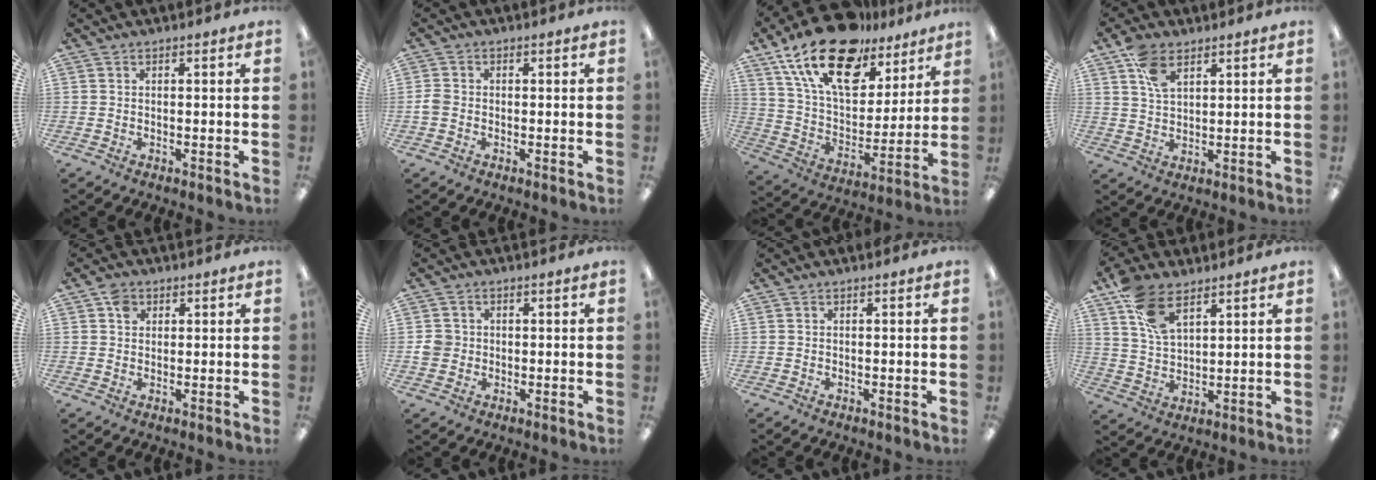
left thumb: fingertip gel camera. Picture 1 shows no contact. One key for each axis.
{"total": 2.3, "fx": -0.6, "fy": 1.7, "fz": 1.4, "tx": -0.030, "ty": 0.002, "tz": -0.013}
{"total": 22.3, "fx": 14.4, "fy": 11.1, "fz": 12.9, "tx": -0.236, "ty": -0.078, "tz": 0.254}
{"total": 7.1, "fx": 4.2, "fy": 3.6, "fz": 4.4, "tx": -0.089, "ty": -0.006, "tz": 0.078}
{"total": 2.9, "fx": 1.3, "fy": 2.3, "fz": 1.1, "tx": -0.018, "ty": 0.001, "tz": 0.022}
{"total": 3.3, "fx": -0.1, "fy": 3.2, "fz": 0.8, "tx": -0.010, "ty": 0.003, "tz": -0.003}
{"total": 0.0}
{"total": 11.0, "fx": 6.5, "fy": 5.7, "fz": 6.8, "tx": -0.130, "ty": -0.018, "tz": 0.125}